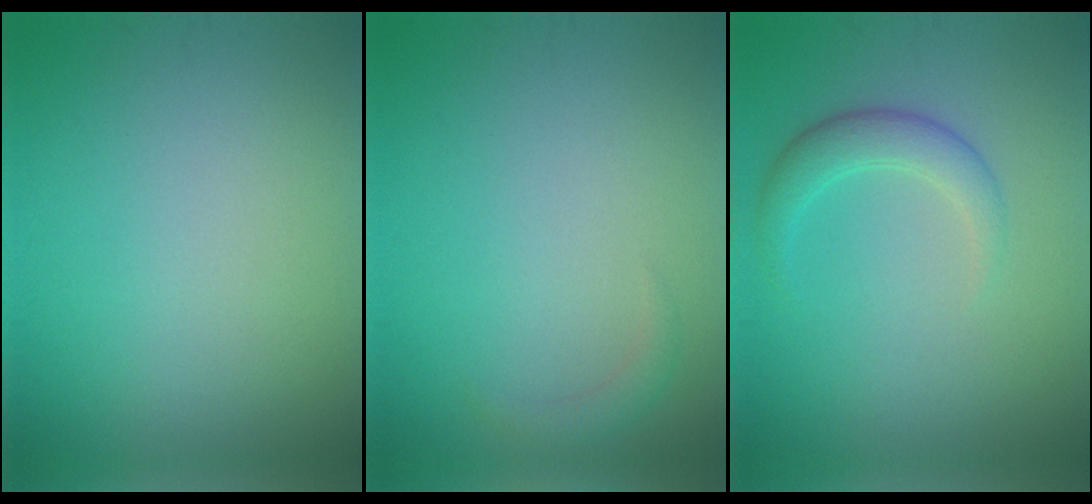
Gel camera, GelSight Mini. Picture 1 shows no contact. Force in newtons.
{"total": 1.2, "press": 1.2, "slide": 0.2}
{"total": 2.5, "press": 2.5, "slide": 0.1}